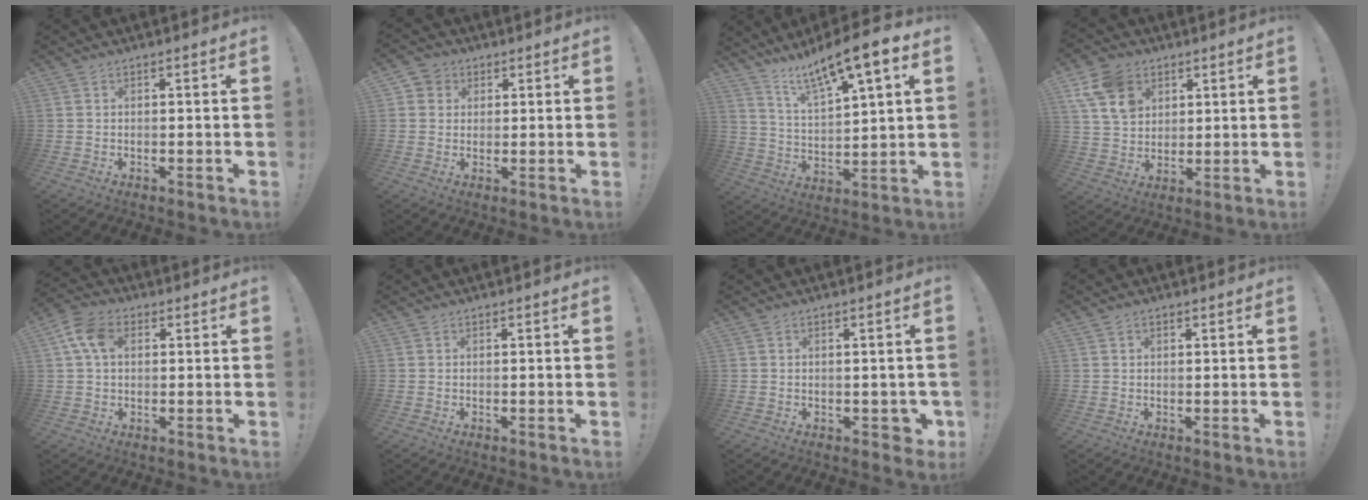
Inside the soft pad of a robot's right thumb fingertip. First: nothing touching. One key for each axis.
{"total": 4.5, "fx": 1.4, "fy": 4.2, "fz": 0.9, "tx": -0.016, "ty": -0.001, "tz": 0.027}
{"total": 12.2, "fx": 9.5, "fy": 1.6, "fz": 7.4, "tx": -0.132, "ty": -0.072, "tz": 0.154}
{"total": 13.9, "fx": 6.8, "fy": 10.3, "fz": 6.4, "tx": -0.112, "ty": -0.027, "tz": 0.135}
{"total": 9.2, "fx": 2.4, "fy": 6.2, "fz": 6.3, "tx": -0.121, "ty": 0.009, "tz": 0.045}
{"total": 0.0}
{"total": 3.7, "fx": -0.6, "fy": 2.9, "fz": 2.2, "tx": -0.020, "ty": 0.010, "tz": -0.006}
{"total": 0.9, "fx": 0.6, "fy": 0.6, "fz": 0.4, "tx": -0.002, "ty": 0.000, "tz": 0.010}